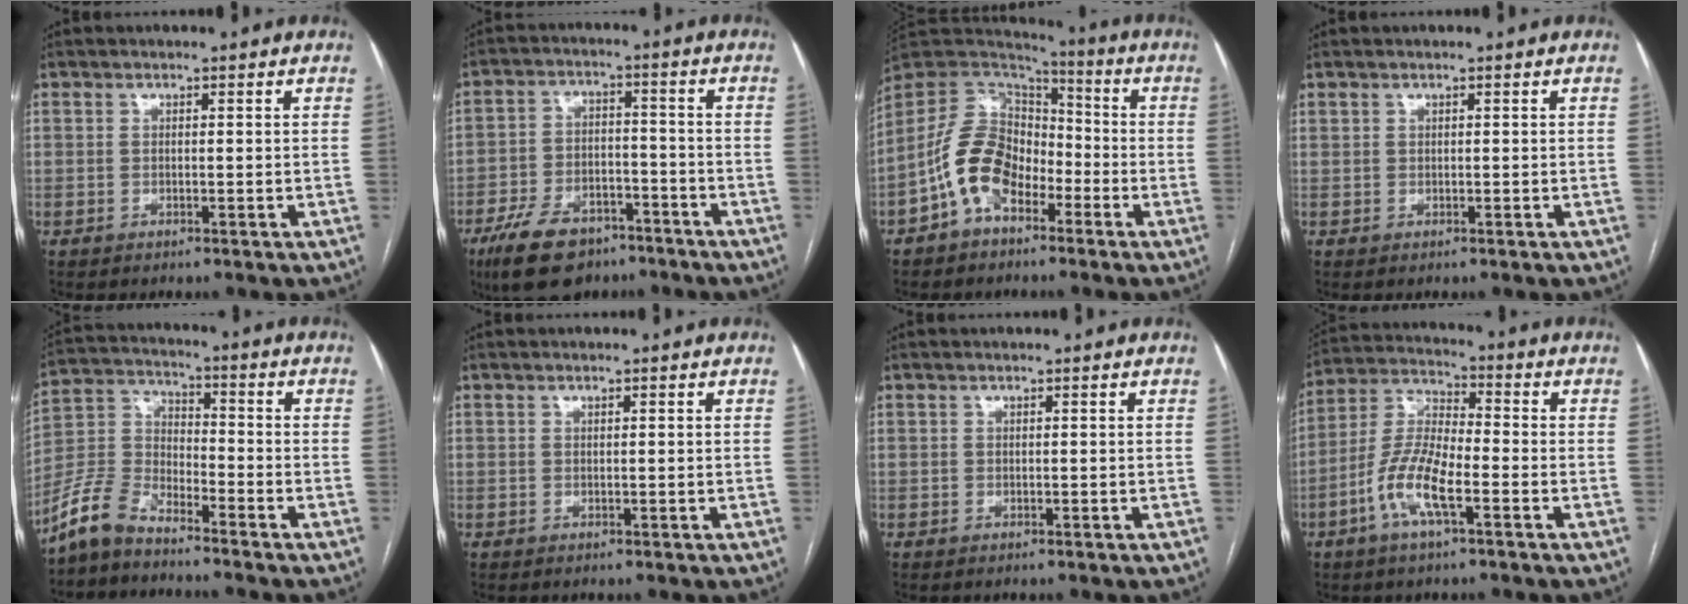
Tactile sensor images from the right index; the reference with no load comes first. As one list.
[{"total": 12.4, "force": [-8.7, 6.1, 6.4], "torque": [-0.124, -0.002, -0.146]}, {"total": 11.7, "force": [-4.7, 7.6, 7.5], "torque": [-0.164, 0.027, -0.089]}, {"total": 0.0}, {"total": 8.0, "force": [-7.1, 2.6, 2.8], "torque": [-0.078, 0.011, -0.150]}, {"total": 0.0}, {"total": 0.0}, {"total": 10.3, "force": [-4.2, 2.7, 9.0], "torque": [-0.196, 0.007, -0.083]}]